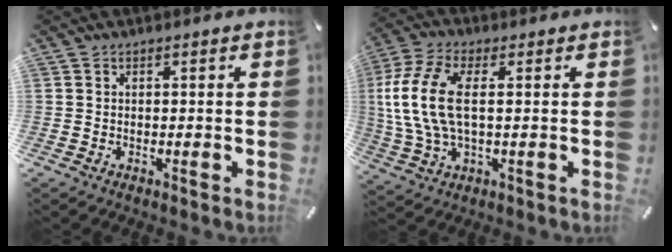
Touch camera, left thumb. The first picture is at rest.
{"total": 13.1, "force": [1.4, 6.3, 11.4], "torque": [-0.256, -0.010, 0.024]}